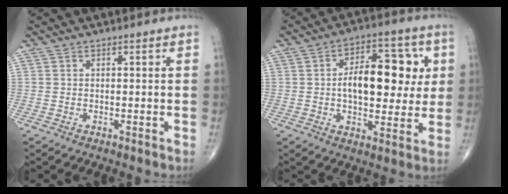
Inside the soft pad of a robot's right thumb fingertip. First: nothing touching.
{"total": 15.4, "force": [1.8, 8.5, 12.7], "torque": [-0.150, 0.013, 0.025]}